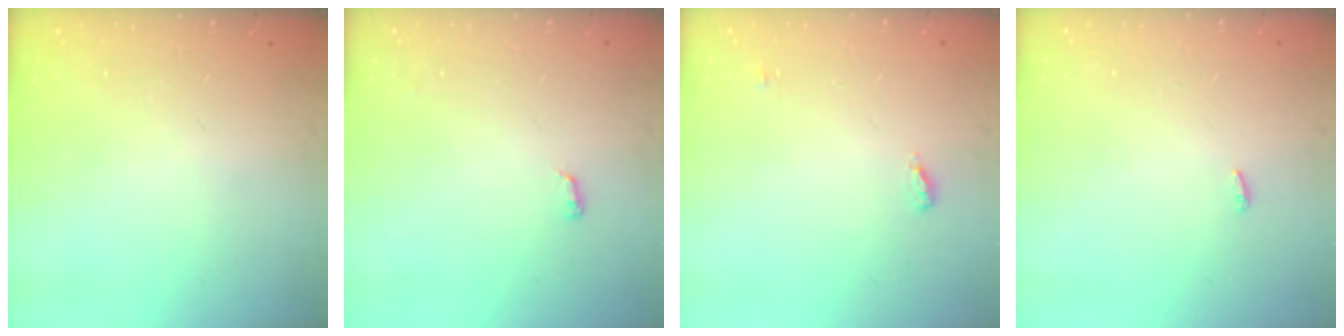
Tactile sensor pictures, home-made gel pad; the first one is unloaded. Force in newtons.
{"total": 6.4, "press": 3.8, "slide": 5.1}
{"total": 4.6, "press": 4.5, "slide": 0.7}
{"total": 2.1, "press": 1.9, "slide": 0.7}